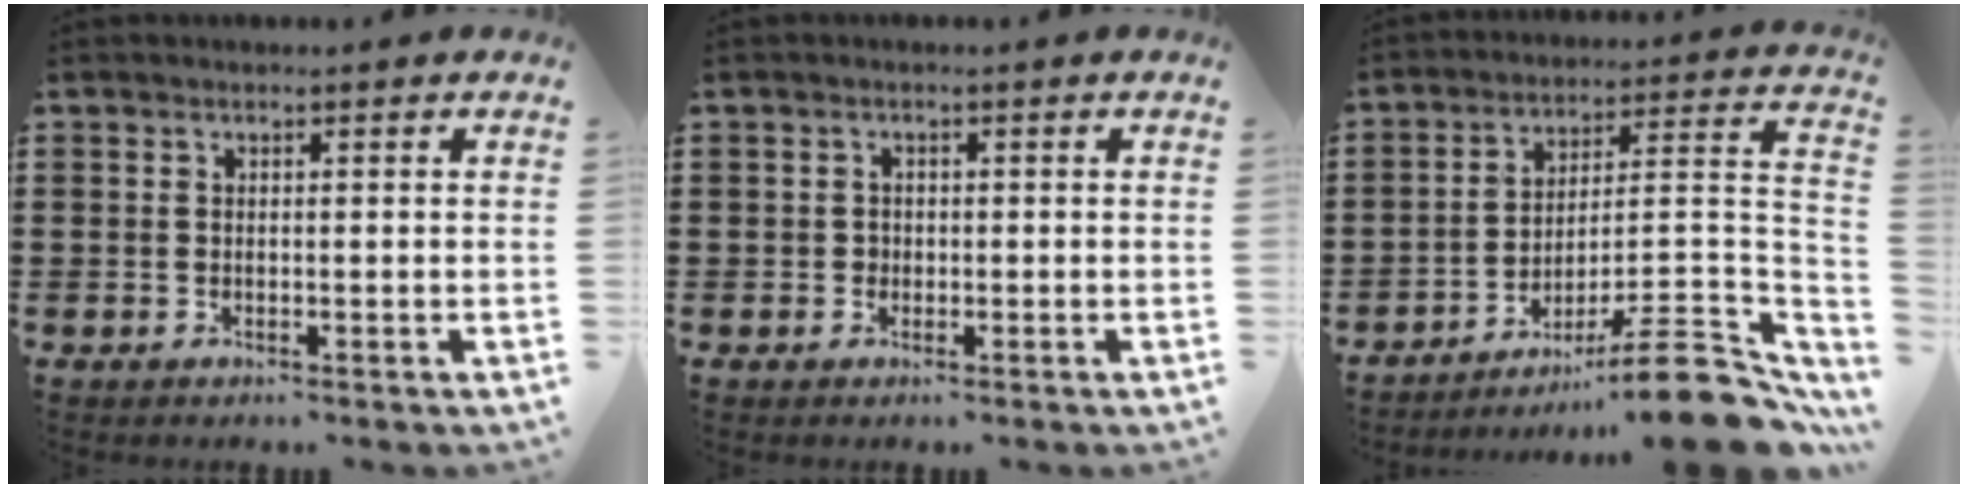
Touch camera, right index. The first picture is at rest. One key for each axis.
{"total": 1.0, "fx": -0.2, "fy": 0.9, "fz": 0.3, "tx": -0.009, "ty": 0.003, "tz": -0.006}
{"total": 10.8, "fx": -7.9, "fy": 1.0, "fz": 7.4, "tx": -0.109, "ty": 0.013, "tz": -0.148}